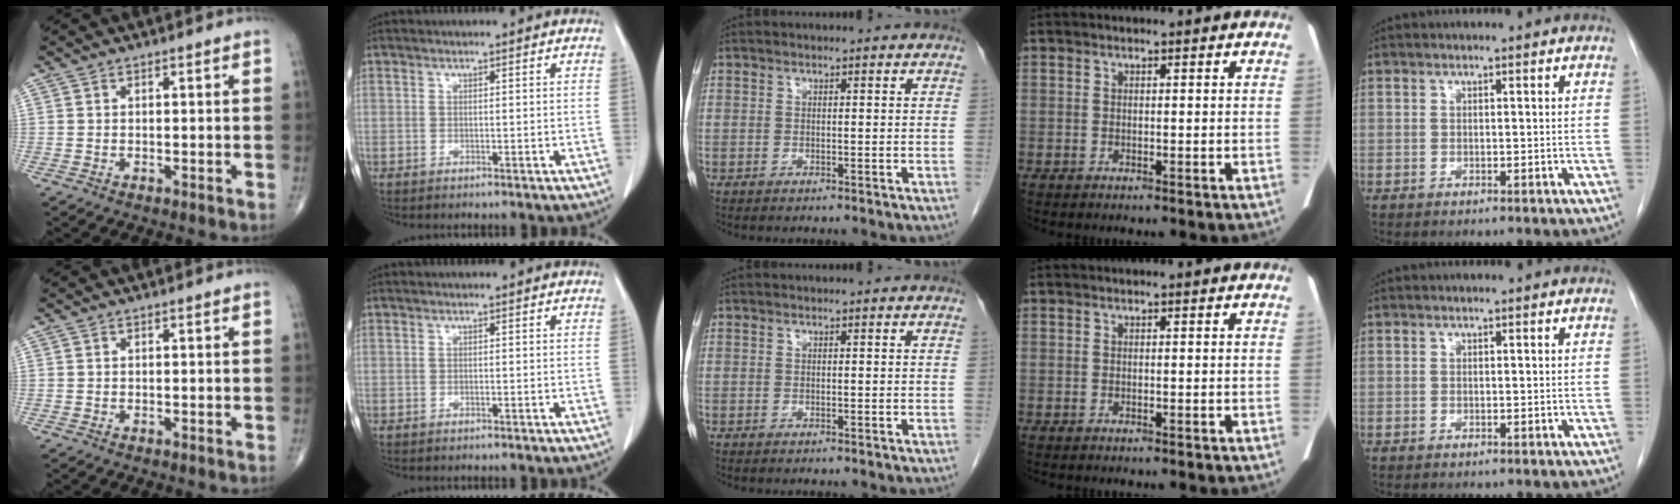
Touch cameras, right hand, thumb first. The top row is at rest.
{}